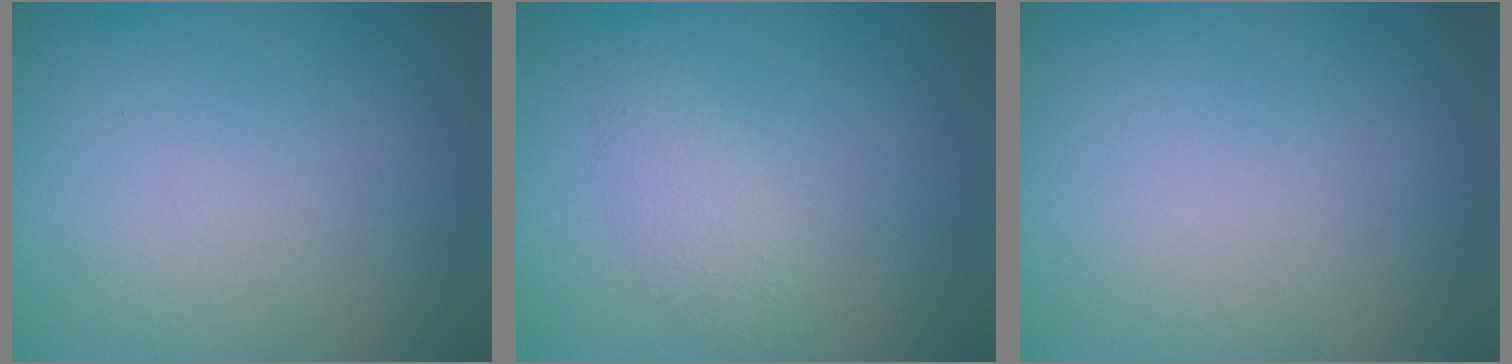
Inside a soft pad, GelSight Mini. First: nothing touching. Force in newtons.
{"total": 1.7, "press": 1.7, "slide": 0.1}
{"total": 0.0}